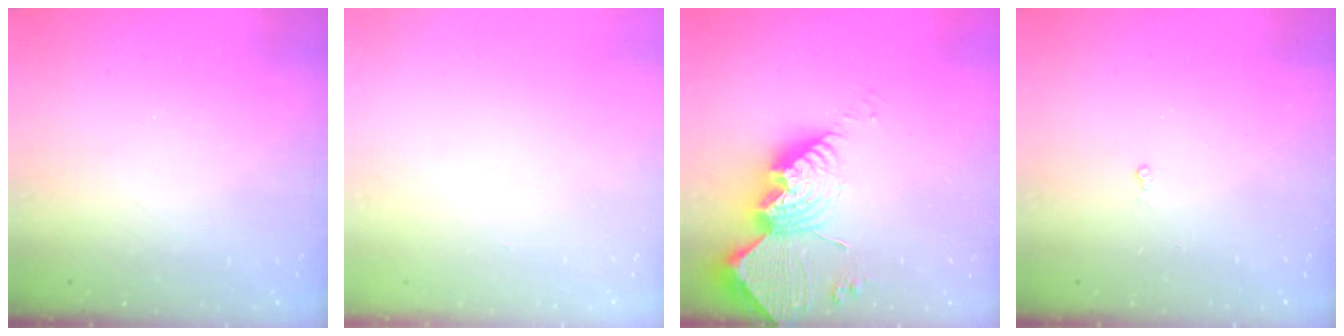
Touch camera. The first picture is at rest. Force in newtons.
{"total": 0.0}
{"total": 19.5, "press": 19.4, "slide": 1.7}
{"total": 1.8, "press": 1.8, "slide": 0.3}